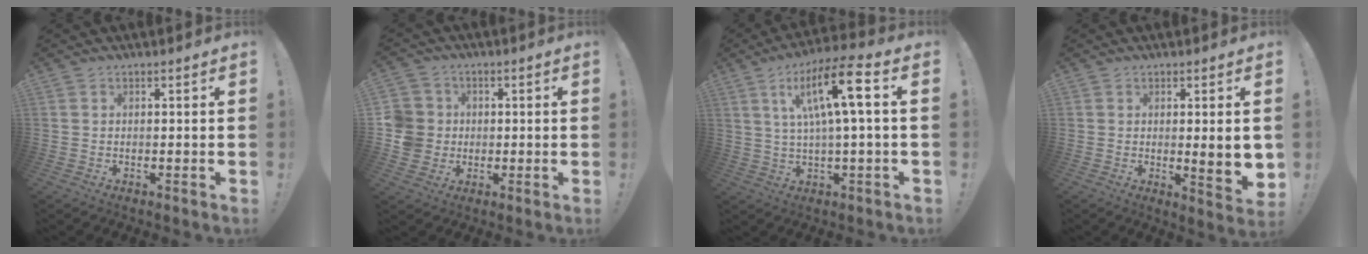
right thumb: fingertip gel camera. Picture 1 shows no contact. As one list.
[{"total": 8.8, "force": [-0.2, 8.4, 2.7], "torque": [-0.069, 0.009, 0.001]}, {"total": 15.3, "force": [4.2, 2.3, 14.5], "torque": [-0.255, -0.001, 0.052]}, {"total": 7.0, "force": [0.9, 0.5, 6.9], "torque": [-0.087, -0.018, 0.016]}]